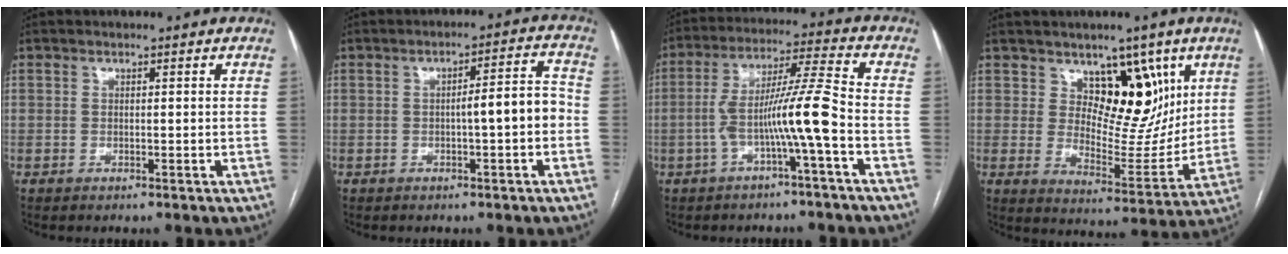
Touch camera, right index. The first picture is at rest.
{"total": 5.7, "force": [-1.1, 0.7, 5.6], "torque": [-0.076, 0.023, -0.015]}
{"total": 10.0, "force": [-2.9, -0.8, 9.5], "torque": [-0.177, 0.024, -0.052]}
{"total": 10.8, "force": [5.6, 6.1, 6.9], "torque": [-0.086, -0.004, 0.099]}